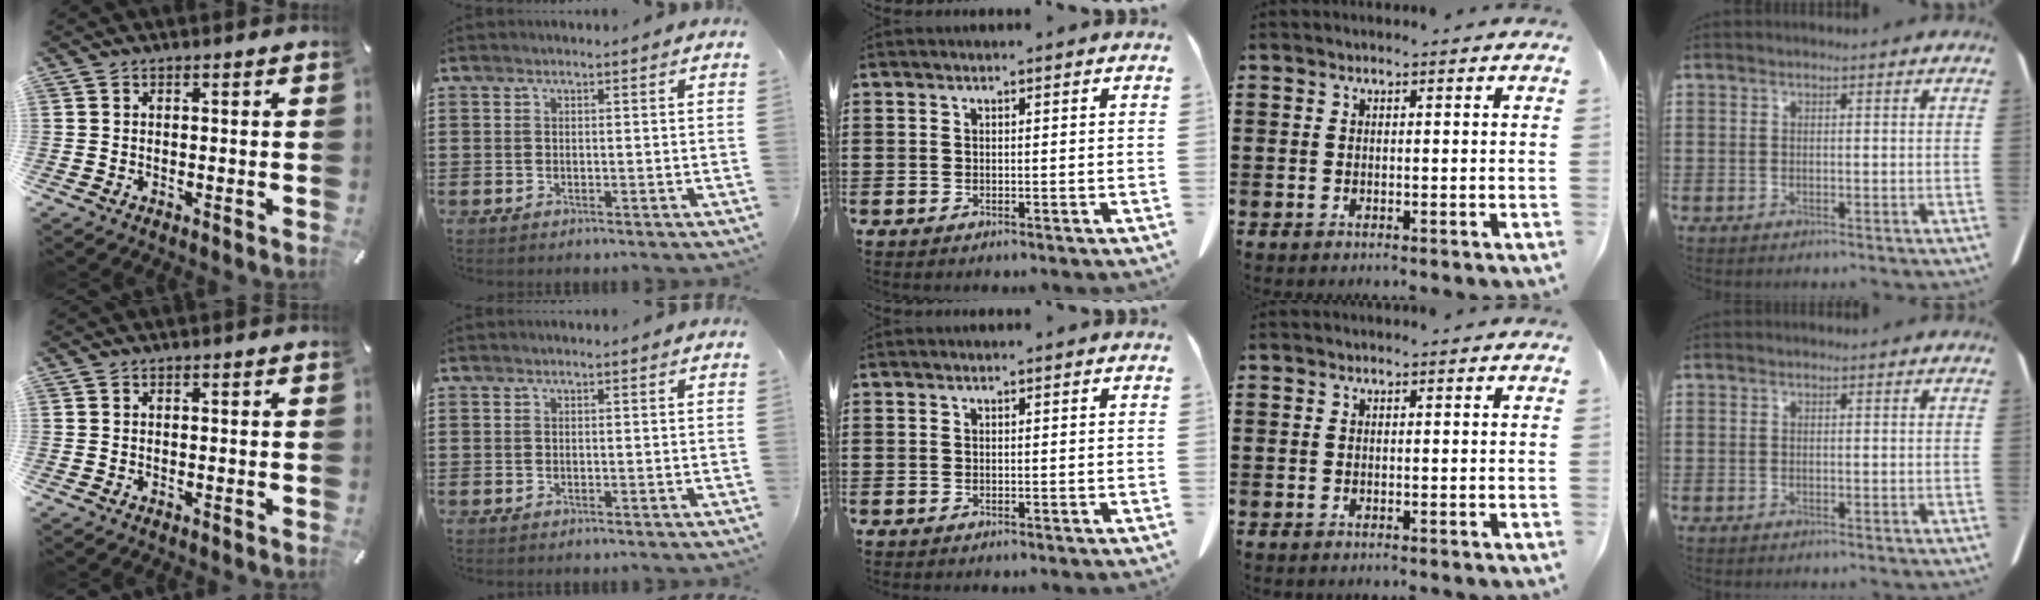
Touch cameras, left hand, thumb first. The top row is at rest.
{}